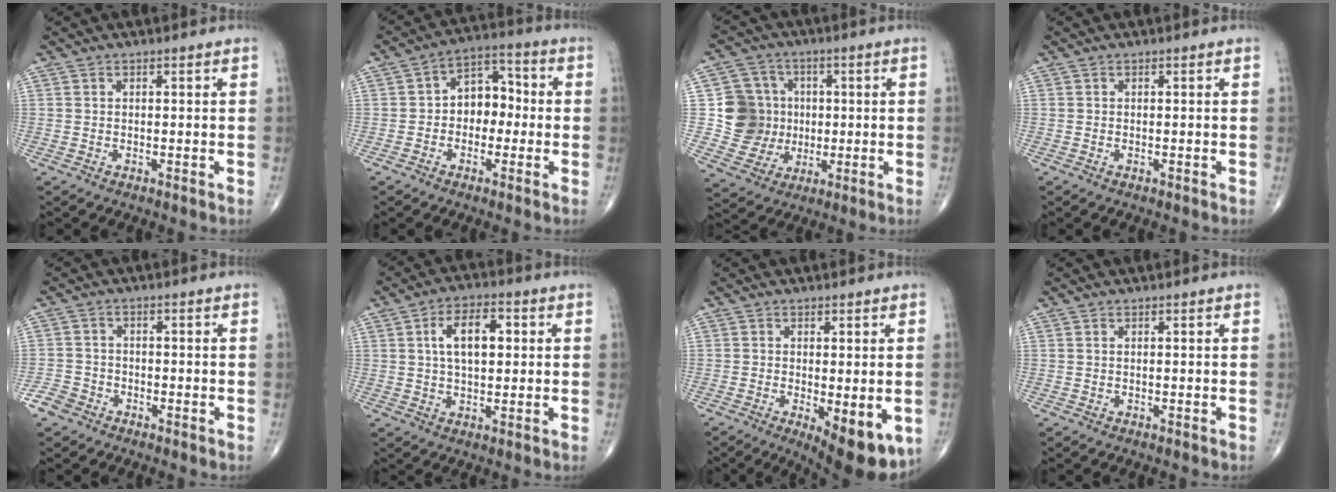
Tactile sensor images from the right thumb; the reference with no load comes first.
{"total": 8.6, "force": [-0.6, 6.3, 5.8], "torque": [-0.051, 0.036, -0.023]}
{"total": 11.1, "force": [0.3, 10.6, 3.1], "torque": [-0.010, 0.012, 0.009]}
{"total": 0.0}
{"total": 3.6, "force": [-2.5, 2.5, 0.6], "torque": [-0.001, 0.013, -0.053]}
{"total": 9.2, "force": [2.0, 4.9, 7.6], "torque": [-0.115, 0.009, 0.031]}
{"total": 10.2, "force": [-3.5, 3.5, 8.9], "torque": [-0.116, -0.021, -0.043]}
{"total": 0.0}